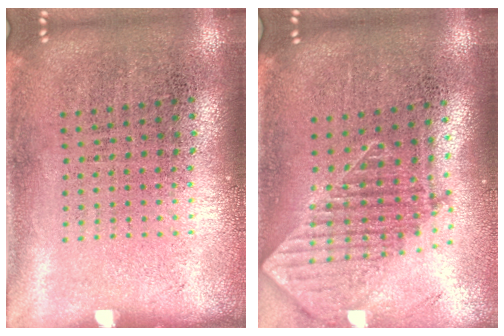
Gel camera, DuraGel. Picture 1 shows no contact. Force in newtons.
{"total": 1.8, "press": 1.5, "slide": 1.1}